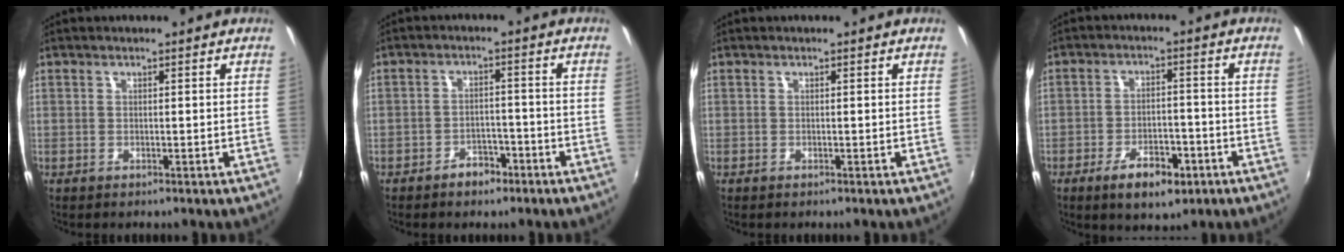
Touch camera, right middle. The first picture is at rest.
{"total": 4.1, "force": [-3.0, 2.3, 1.6], "torque": [-0.036, 0.009, -0.036]}
{"total": 0.0}
{"total": 8.4, "force": [-4.7, 3.8, 5.8], "torque": [-0.115, 0.000, -0.064]}